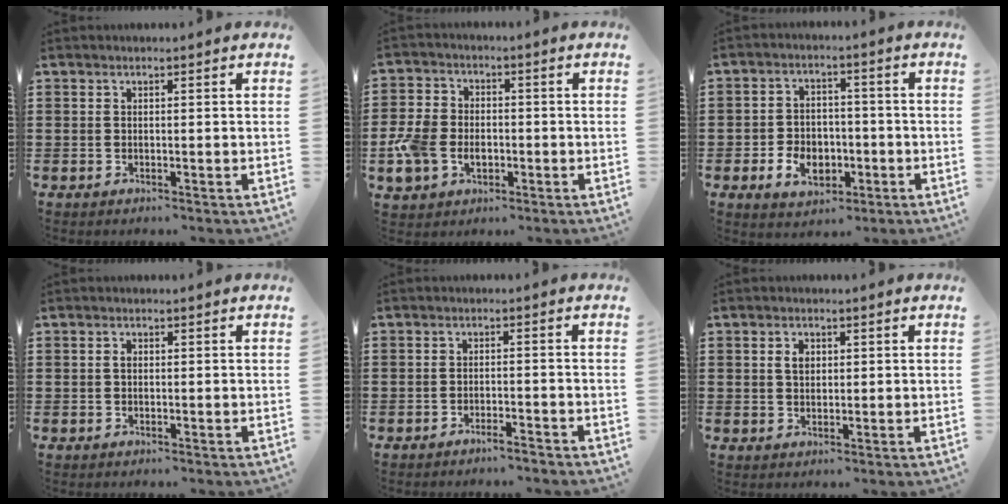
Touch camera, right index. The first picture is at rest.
{"total": 6.4, "force": [-1.8, 4.9, 3.7], "torque": [-0.105, 0.001, -0.039]}
{"total": 5.9, "force": [-2.1, 4.2, 3.6], "torque": [-0.075, 0.001, -0.043]}
{"total": 1.0, "force": [0.1, 0.6, 0.8], "torque": [-0.018, 0.002, 0.001]}
{"total": 2.0, "force": [-1.9, -0.1, 0.7], "torque": [-0.014, -0.001, -0.038]}
{"total": 2.4, "force": [0.6, 1.6, 1.6], "torque": [-0.037, 0.009, 0.011]}